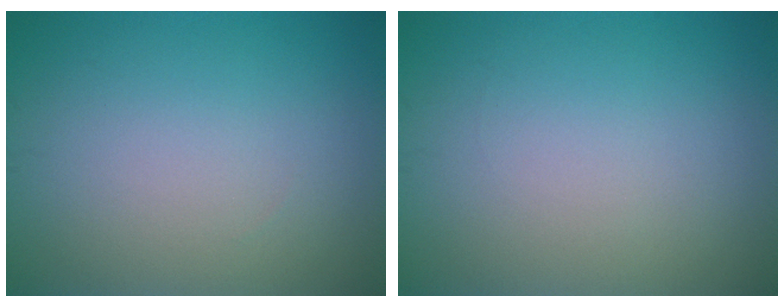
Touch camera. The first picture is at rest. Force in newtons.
{"total": 0.0}